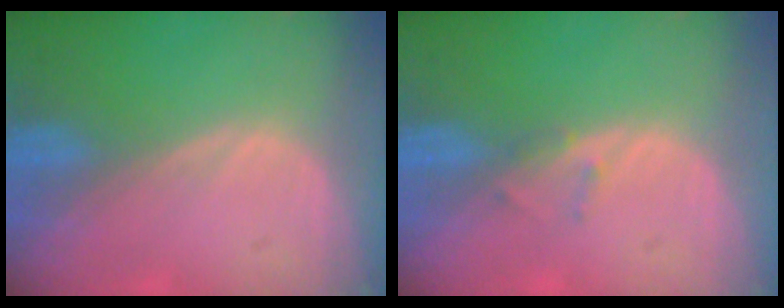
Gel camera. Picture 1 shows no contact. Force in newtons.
{"total": 1.3, "press": 1.1, "slide": 0.8}